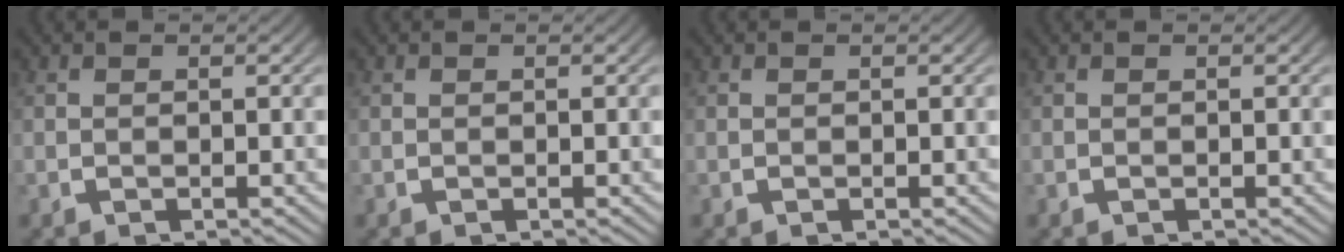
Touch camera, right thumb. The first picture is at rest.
{"total": 0.0}
{"total": 0.0}
{"total": 0.0}